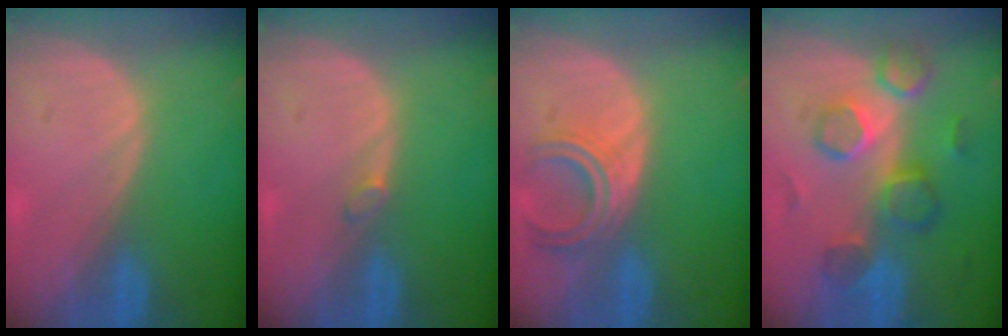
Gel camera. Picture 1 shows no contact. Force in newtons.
{"total": 0.9, "press": 0.9, "slide": 0.3}
{"total": 5.2, "press": 5.1, "slide": 1.0}
{"total": 8.7, "press": 8.4, "slide": 2.3}